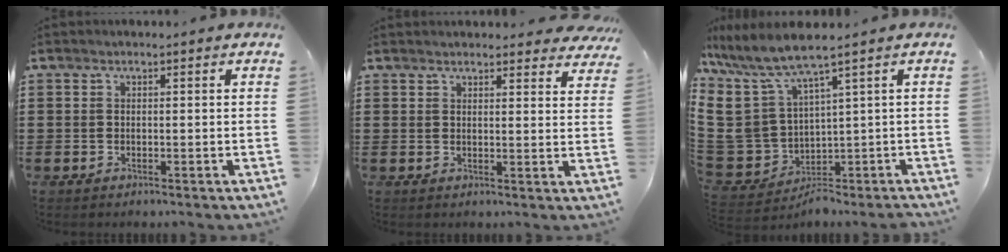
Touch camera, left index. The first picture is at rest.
{"total": 2.8, "force": [2.7, 0.5, 0.6], "torque": [-0.011, -0.006, 0.050]}
{"total": 7.8, "force": [2.0, 5.8, 4.8], "torque": [-0.148, -0.026, 0.035]}